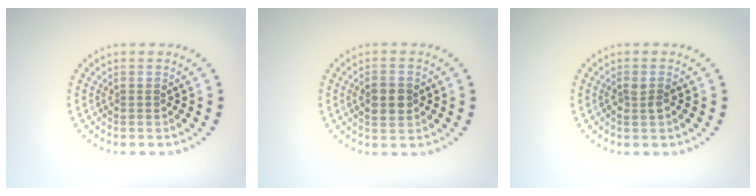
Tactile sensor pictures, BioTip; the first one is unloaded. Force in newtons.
{"total": 2.8, "press": 2.8, "slide": 0.1}
{"total": 0.9, "press": 0.9, "slide": 0.3}